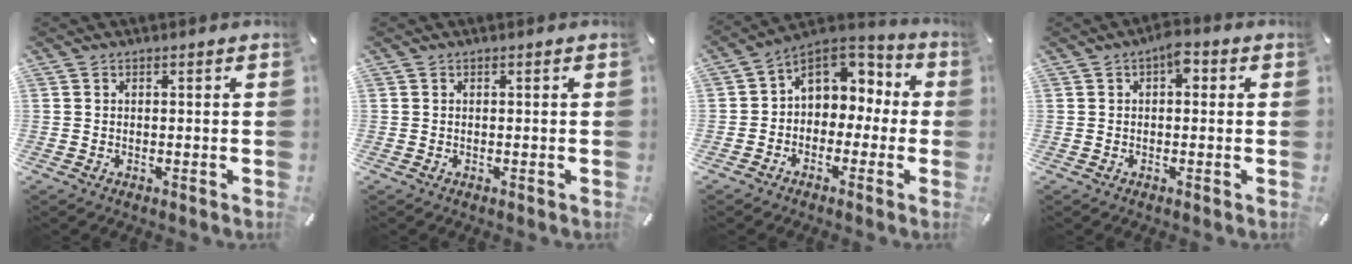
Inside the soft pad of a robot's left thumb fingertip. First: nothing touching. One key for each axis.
{"total": 0.0}
{"total": 8.2, "fx": 1.8, "fy": 7.3, "fz": 3.4, "tx": -0.061, "ty": -0.005, "tz": 0.037}
{"total": 3.7, "fx": 0.7, "fy": 2.1, "fz": 2.9, "tx": -0.037, "ty": 0.004, "tz": 0.003}